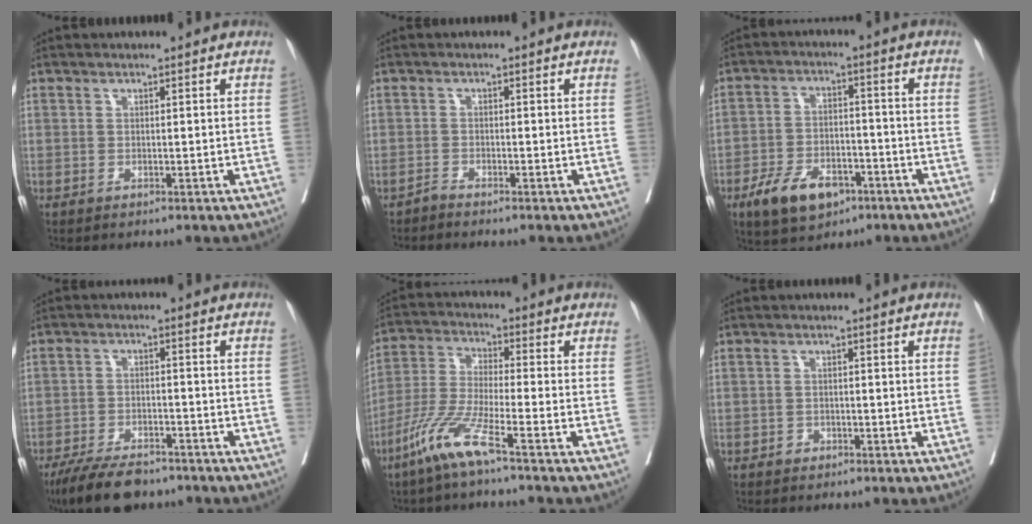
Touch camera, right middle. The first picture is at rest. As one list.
[{"total": 0.8, "force": [-0.8, -0.1, -0.2], "torque": [0.005, -0.002, -0.016]}, {"total": 9.3, "force": [-5.3, 5.0, 5.7], "torque": [-0.105, 0.000, -0.086]}, {"total": 9.6, "force": [-7.7, 3.4, 4.7], "torque": [-0.078, -0.012, -0.129]}, {"total": 8.6, "force": [-5.5, -0.4, 6.6], "torque": [-0.144, -0.021, -0.120]}, {"total": 1.0, "force": [-0.7, 0.8, 0.2], "torque": [-0.002, 0.003, -0.012]}]